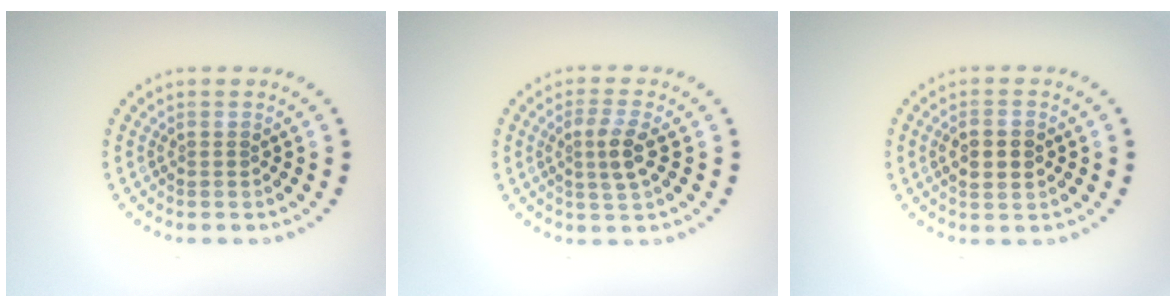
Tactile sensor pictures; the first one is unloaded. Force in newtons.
{"total": 2.5, "press": 2.3, "slide": 1.0}
{"total": 2.7, "press": 2.6, "slide": 0.3}